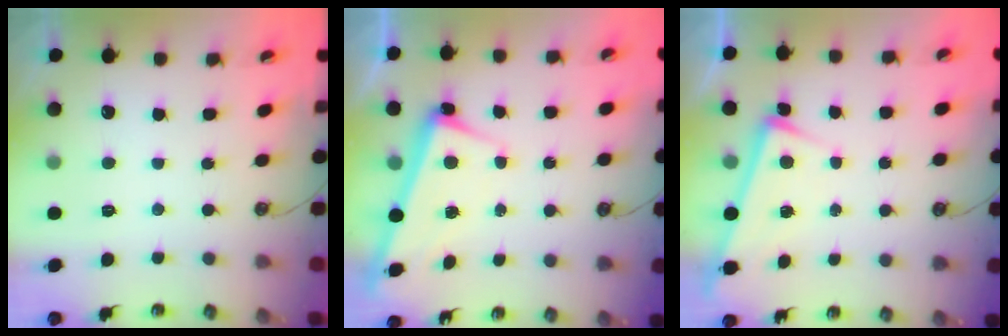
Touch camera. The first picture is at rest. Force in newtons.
{"total": 2.7, "press": 2.7, "slide": 0.6}
{"total": 3.3, "press": 3.3, "slide": 0.3}